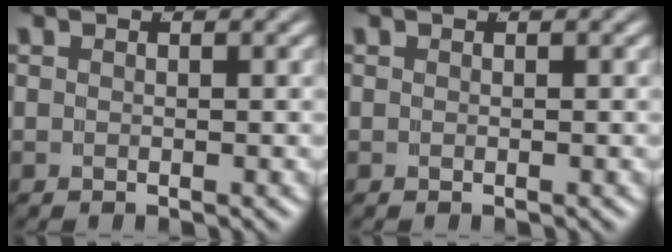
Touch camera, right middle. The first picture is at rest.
{"total": 0.0}